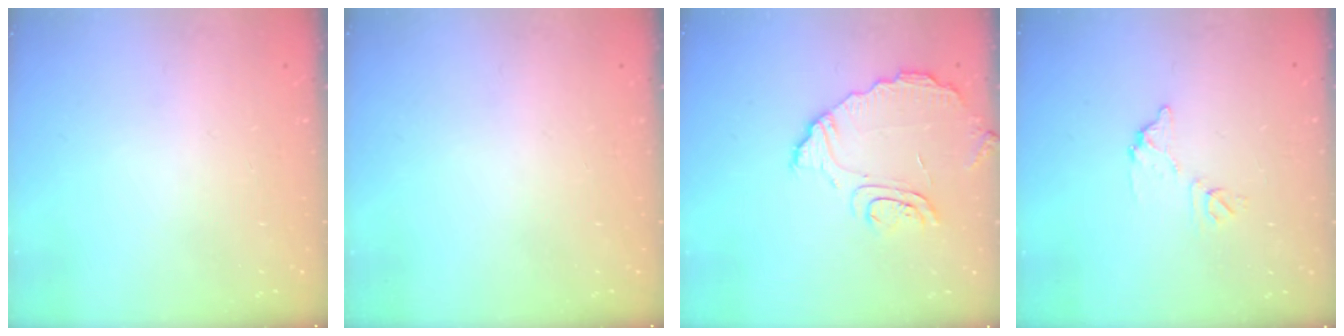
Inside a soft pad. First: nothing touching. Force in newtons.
{"total": 0.0}
{"total": 9.3, "press": 9.3, "slide": 0.7}
{"total": 7.6, "press": 7.6, "slide": 0.4}